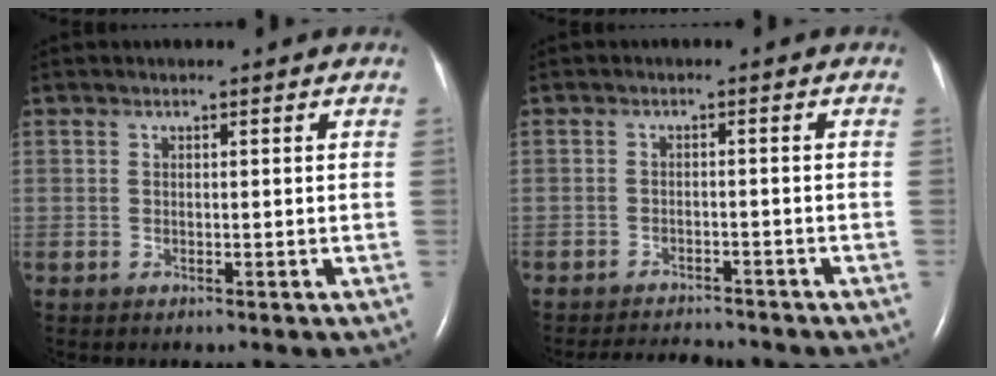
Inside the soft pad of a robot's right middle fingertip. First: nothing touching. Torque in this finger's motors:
{"motor_torque": [0.27, -0.30, 0.00, 0.00]}